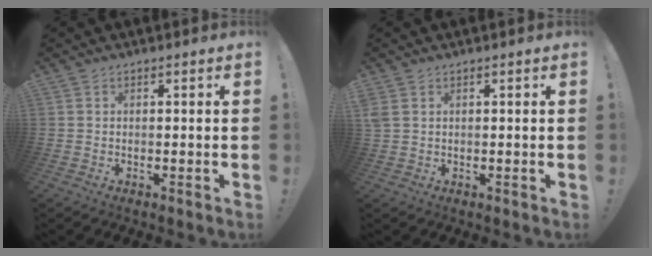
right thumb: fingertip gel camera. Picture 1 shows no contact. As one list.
[{"total": 2.4, "force": [1.0, 1.3, 1.8], "torque": [-0.044, 0.000, 0.018]}]